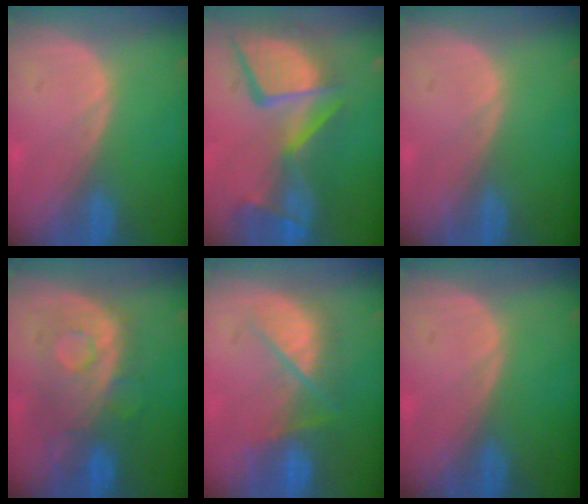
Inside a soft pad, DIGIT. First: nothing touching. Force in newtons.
{"total": 13.8, "press": 11.2, "slide": 8.0}
{"total": 0.0}
{"total": 8.8, "press": 8.5, "slide": 2.2}
{"total": 7.9, "press": 7.2, "slide": 3.1}
{"total": 0.0}